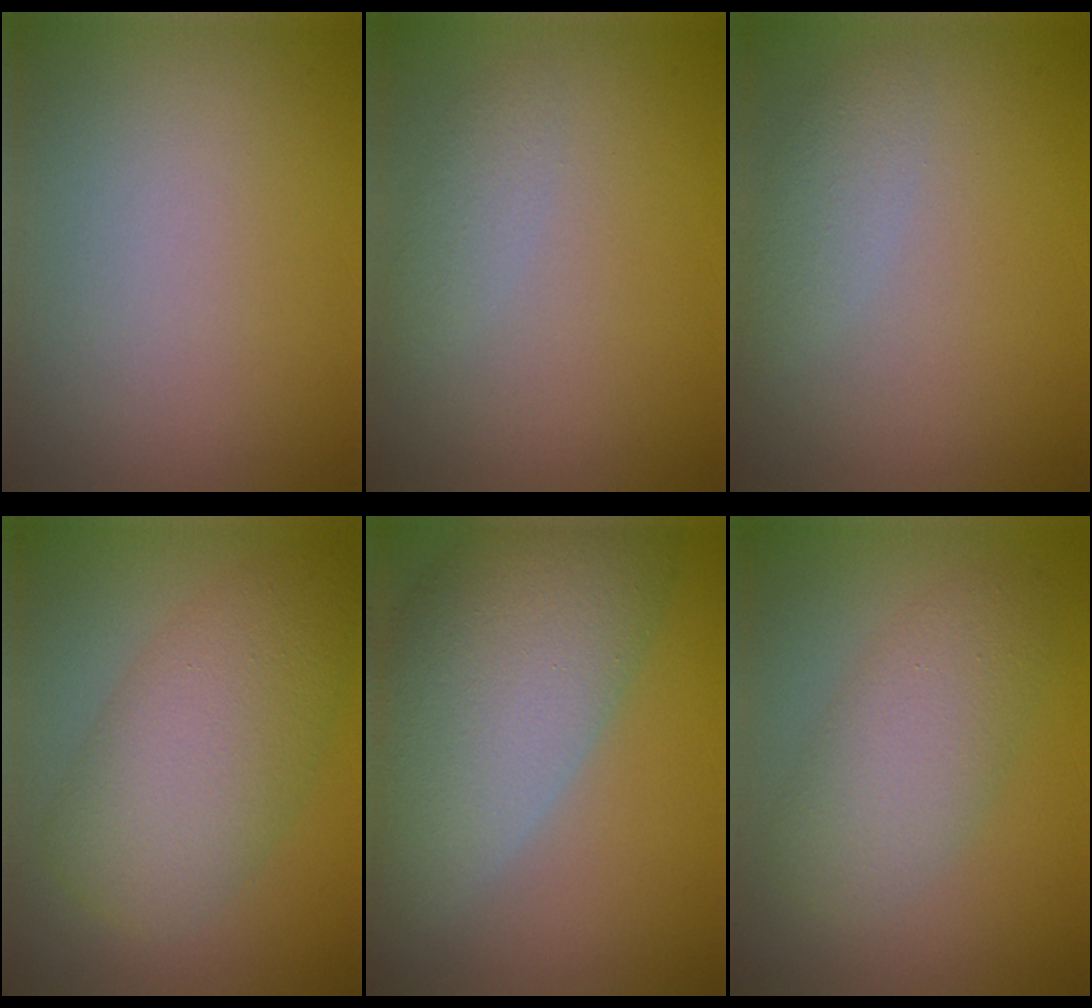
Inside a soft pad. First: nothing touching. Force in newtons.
{"total": 1.4, "press": 1.4, "slide": 0.1}
{"total": 1.7, "press": 1.7, "slide": 0.0}
{"total": 7.1, "press": 7.1, "slide": 0.3}
{"total": 10.8, "press": 10.8, "slide": 0.9}
{"total": 4.4, "press": 4.4, "slide": 0.1}